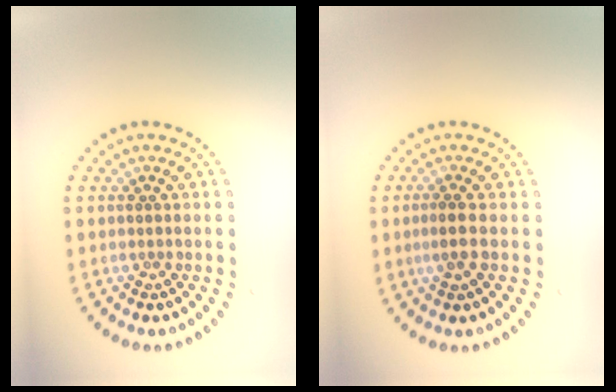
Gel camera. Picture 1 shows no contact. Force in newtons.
{"total": 1.6, "press": 1.4, "slide": 0.7}